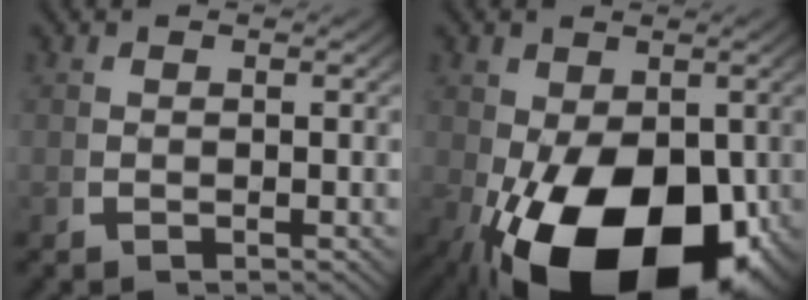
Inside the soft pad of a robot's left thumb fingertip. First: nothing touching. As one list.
[{"total": 17.5, "force": [-5.3, 9.9, 13.4], "torque": [-0.243, -0.089, -0.039]}]